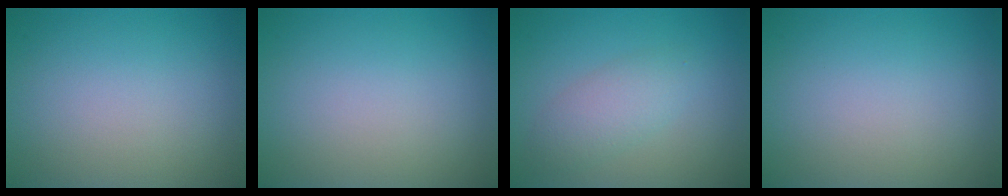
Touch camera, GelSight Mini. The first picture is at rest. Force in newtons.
{"total": 0.0}
{"total": 2.8, "press": 2.8, "slide": 0.1}
{"total": 0.0}